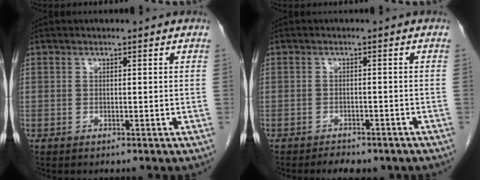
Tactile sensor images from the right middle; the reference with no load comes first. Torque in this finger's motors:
{"motor_torque": [0.04, -0.04, 0.01, 0.03]}